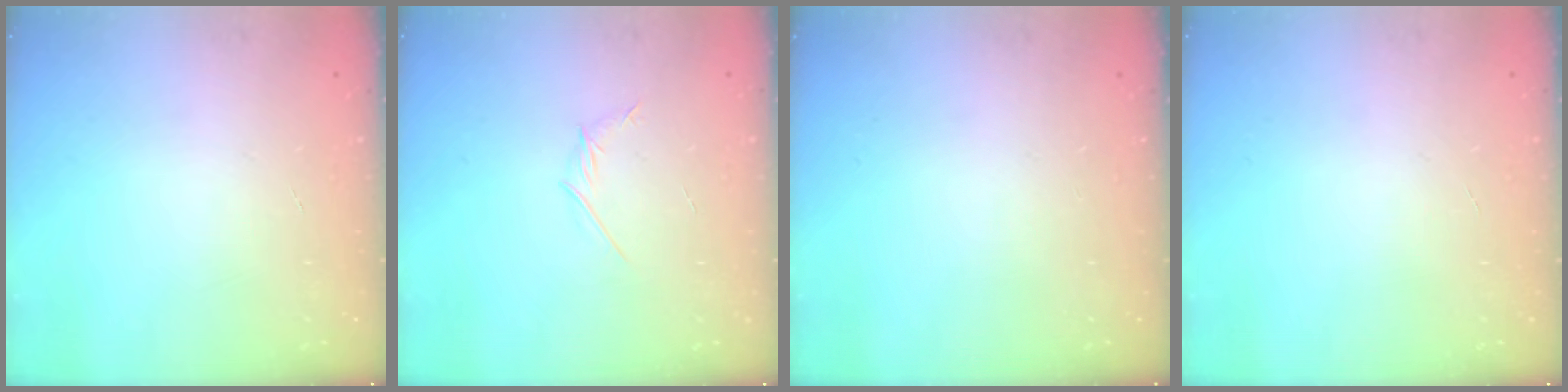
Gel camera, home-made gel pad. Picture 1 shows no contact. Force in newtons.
{"total": 2.8, "press": 2.7, "slide": 0.8}
{"total": 0.0}
{"total": 0.9, "press": 0.8, "slide": 0.2}